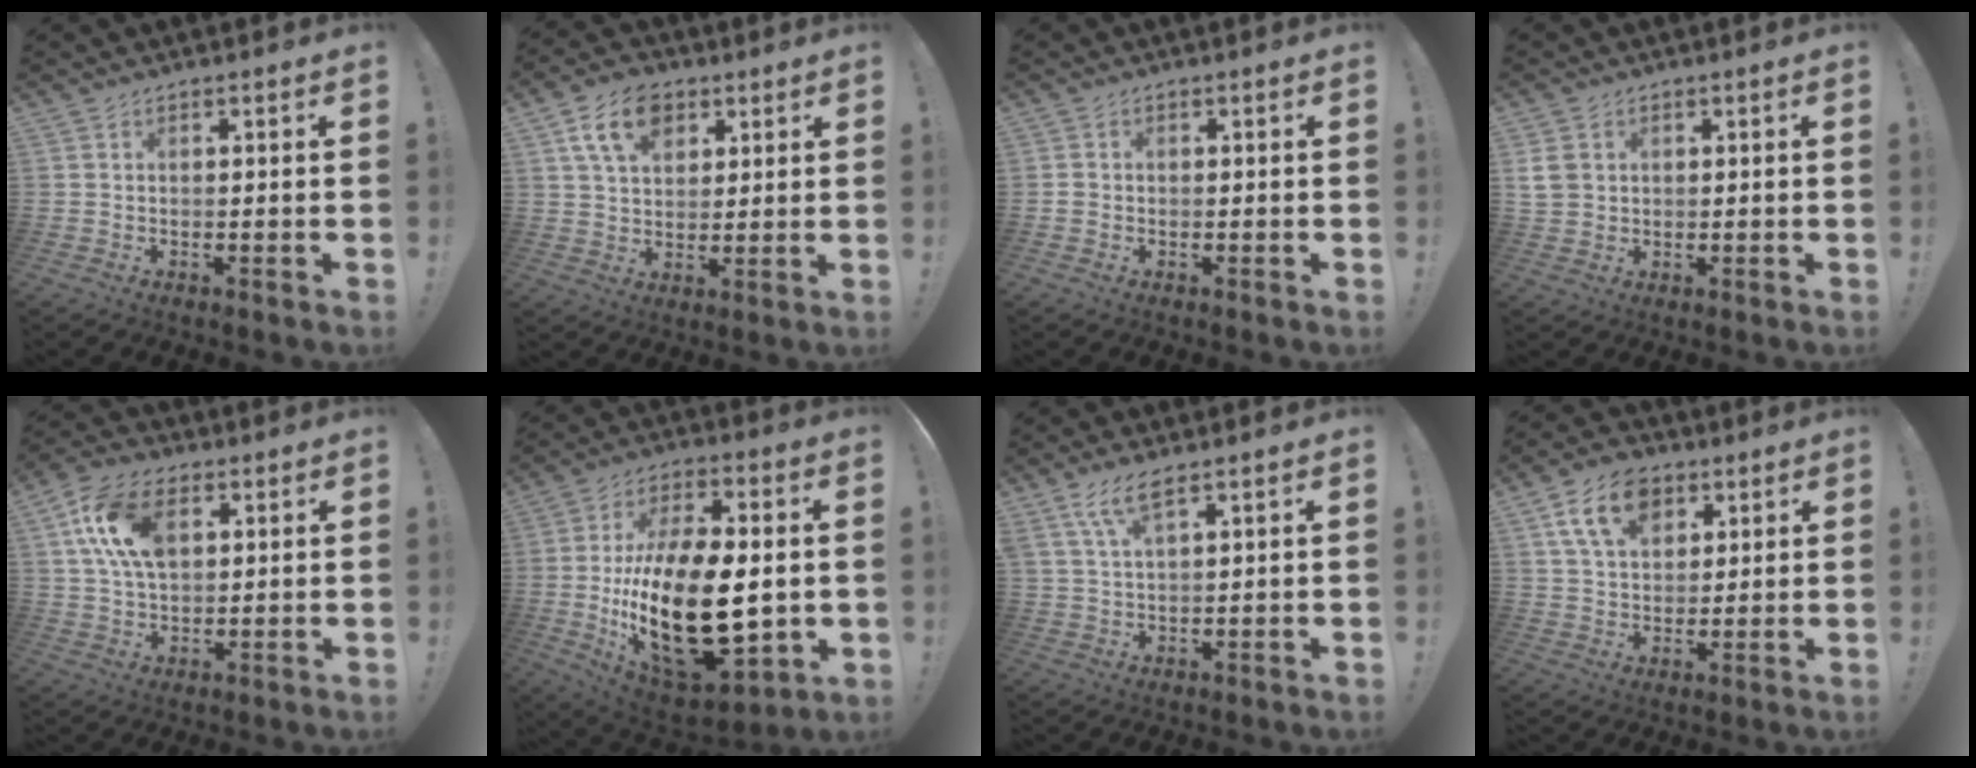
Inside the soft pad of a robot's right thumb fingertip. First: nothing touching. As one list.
[{"total": 12.7, "force": [6.0, 8.7, 7.0], "torque": [-0.112, -0.010, 0.114]}, {"total": 1.3, "force": [-0.5, 1.1, 0.5], "torque": [-0.012, 0.006, -0.007]}, {"total": 4.9, "force": [1.4, 4.2, 2.3], "torque": [-0.045, 0.005, 0.031]}, {"total": 15.2, "force": [5.0, 9.5, 10.8], "torque": [-0.201, 0.000, 0.093]}, {"total": 31.1, "force": [-2.8, 15.6, 26.8], "torque": [-0.526, 0.005, -0.033]}, {"total": 6.0, "force": [4.0, 1.3, 4.3], "torque": [-0.089, -0.008, 0.073]}, {"total": 14.0, "force": [6.8, 9.6, 7.6], "torque": [-0.117, -0.019, 0.130]}]